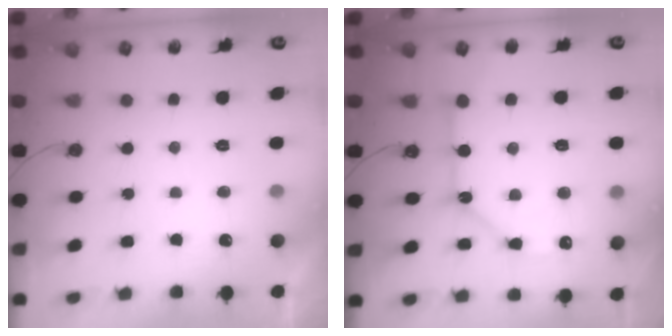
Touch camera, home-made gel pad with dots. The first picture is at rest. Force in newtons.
{"total": 11.7, "press": 11.6, "slide": 1.2}